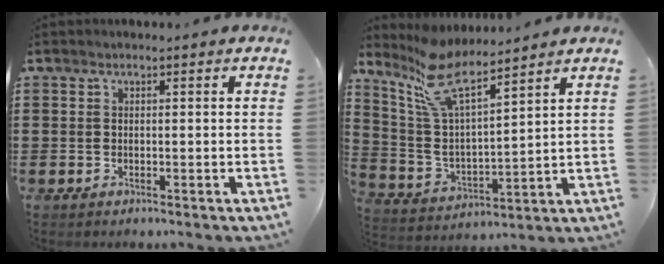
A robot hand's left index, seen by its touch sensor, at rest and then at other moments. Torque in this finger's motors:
{"motor_torque": [1.12, -1.02, 0.60, 0.21]}